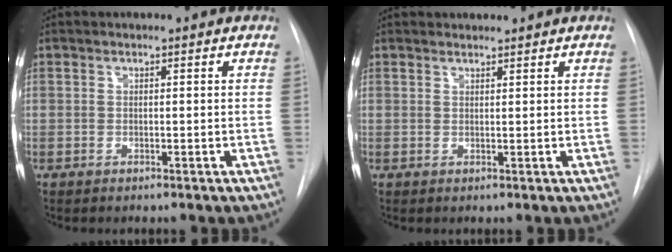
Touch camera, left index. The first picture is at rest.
{"total": 1.8, "force": [1.8, 0.3, 0.1], "torque": [-0.006, 0.015, 0.033]}